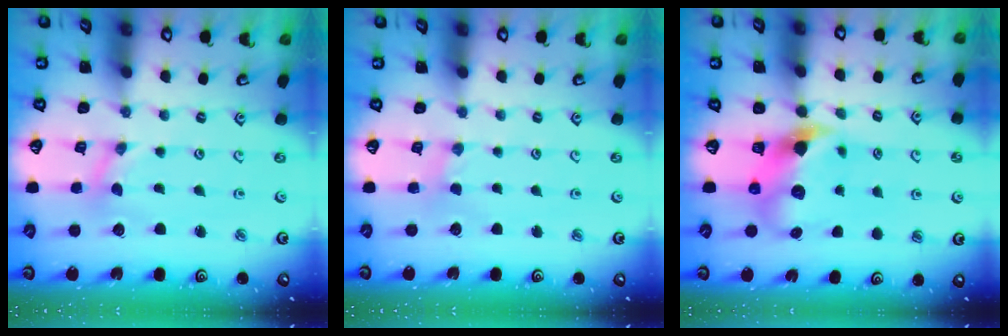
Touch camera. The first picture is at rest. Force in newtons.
{"total": 1.2, "press": 1.2, "slide": 0.3}
{"total": 9.0, "press": 8.9, "slide": 1.5}